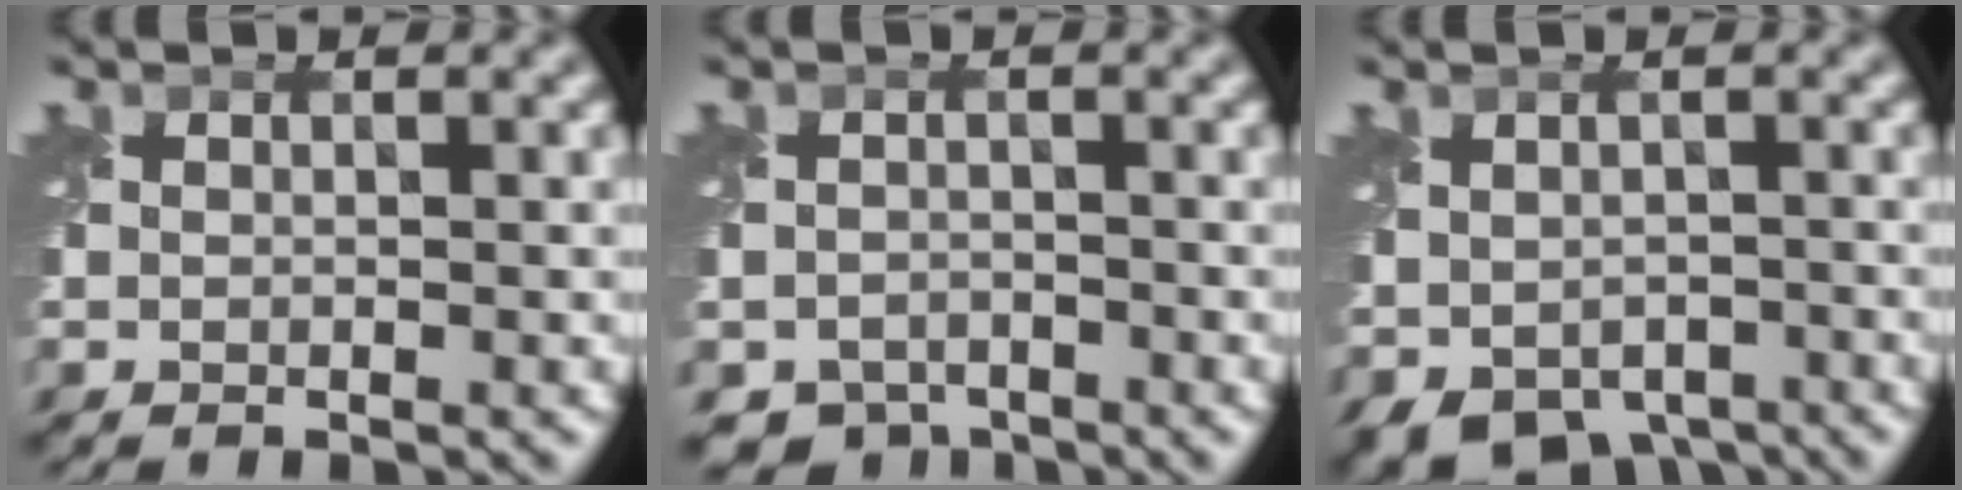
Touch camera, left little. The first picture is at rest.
{"total": 3.3, "force": [-2.6, 1.9, 0.6], "torque": [-0.004, -0.016, -0.048]}
{"total": 6.5, "force": [-3.7, 4.0, 3.5], "torque": [-0.061, -0.033, -0.049]}